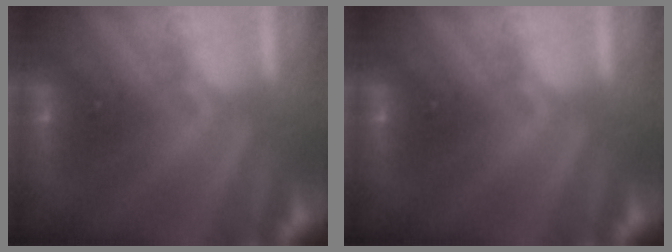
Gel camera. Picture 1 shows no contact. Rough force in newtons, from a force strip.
{"total": 0.0}